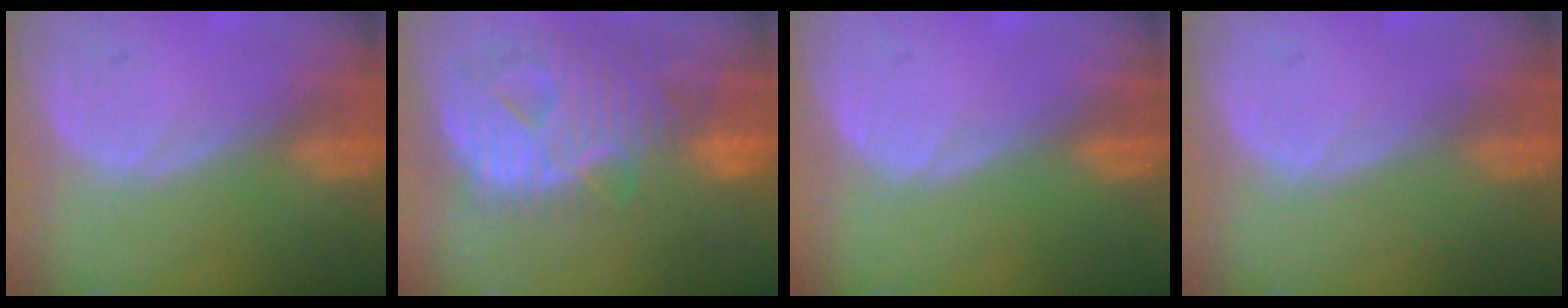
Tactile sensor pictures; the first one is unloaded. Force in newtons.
{"total": 13.0, "press": 11.0, "slide": 6.8}
{"total": 0.0}
{"total": 0.0}